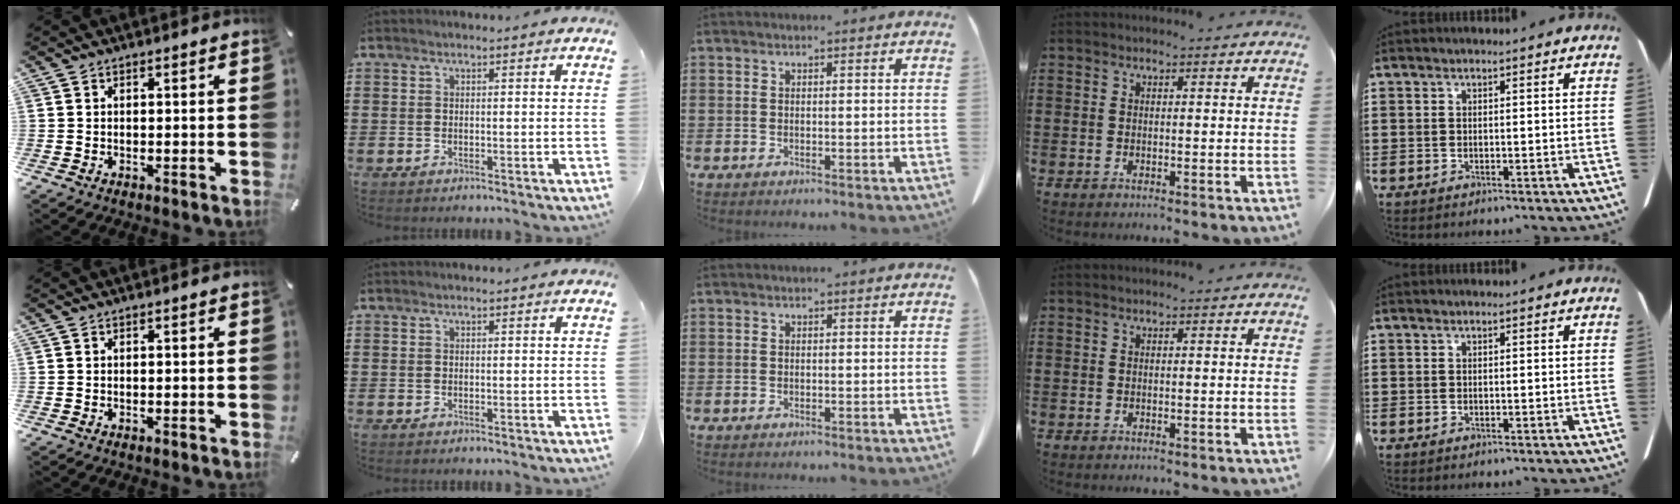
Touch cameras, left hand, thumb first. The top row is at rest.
{}